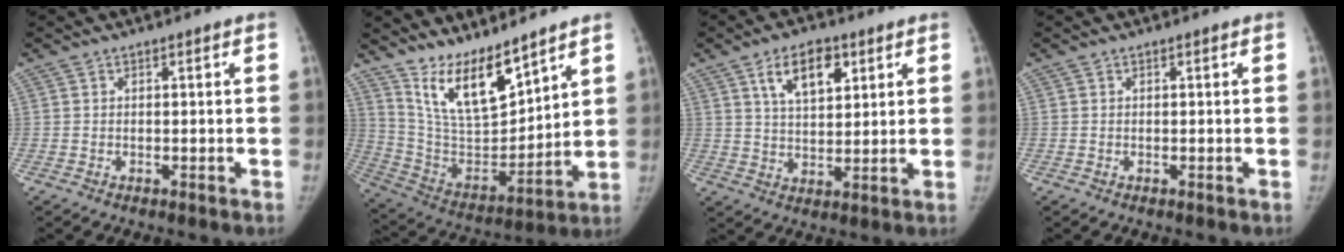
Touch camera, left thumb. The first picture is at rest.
{"total": 15.3, "force": [11.6, 4.8, 8.7], "torque": [-0.124, -0.077, 0.232]}
{"total": 9.5, "force": [4.6, 5.0, 6.6], "torque": [-0.088, -0.018, 0.080]}
{"total": 0.0}